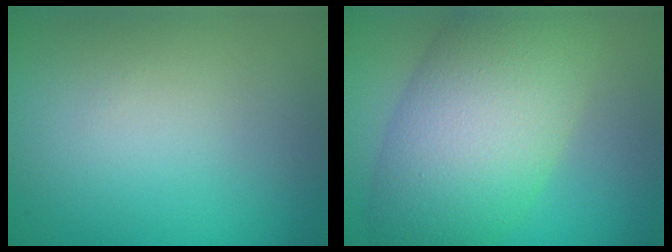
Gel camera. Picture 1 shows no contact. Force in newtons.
{"total": 10.5, "press": 10.5, "slide": 0.5}